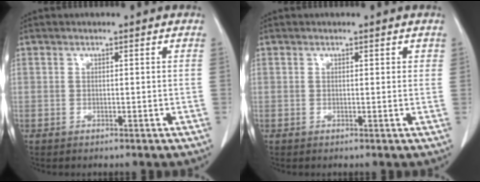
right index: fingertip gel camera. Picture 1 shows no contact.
{"total": 0.8, "force": [0.5, 0.4, 0.5], "torque": [-0.004, -0.001, 0.003]}